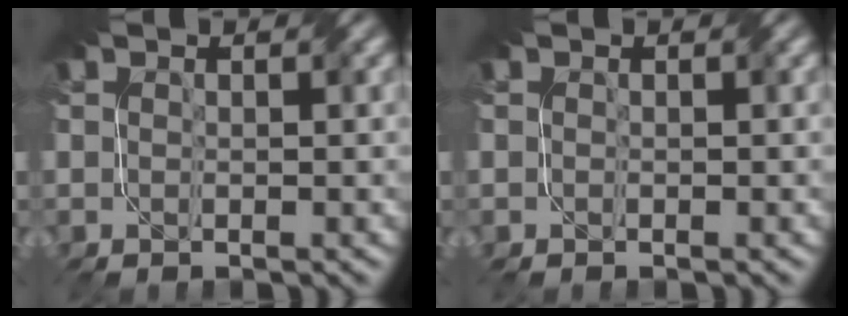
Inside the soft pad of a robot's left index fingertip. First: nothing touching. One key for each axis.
{"total": 0.0}